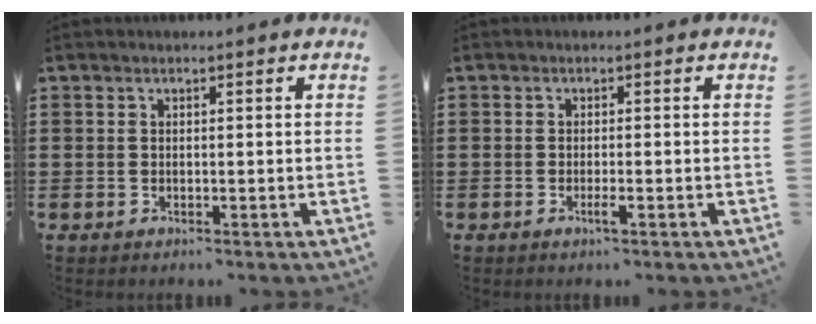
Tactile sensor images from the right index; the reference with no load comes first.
{"total": 1.5, "force": [-0.7, 0.1, 1.3], "torque": [-0.023, -0.003, -0.013]}